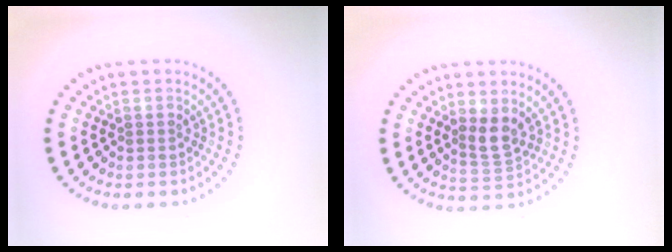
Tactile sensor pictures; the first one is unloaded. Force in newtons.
{"total": 2.1, "press": 1.8, "slide": 1.2}